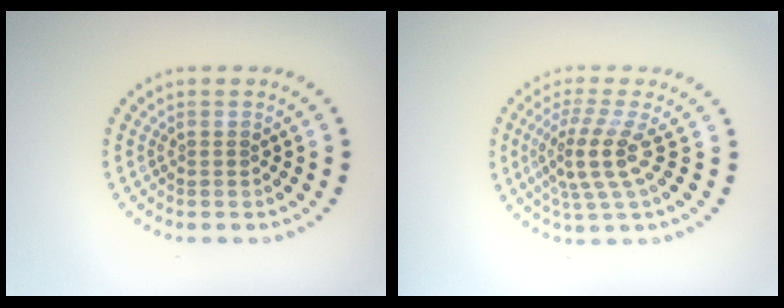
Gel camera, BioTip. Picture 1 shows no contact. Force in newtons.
{"total": 3.6, "press": 2.7, "slide": 2.5}